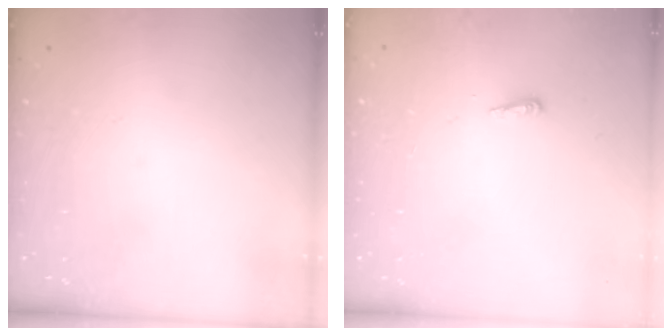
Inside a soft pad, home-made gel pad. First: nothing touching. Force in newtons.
{"total": 3.8, "press": 3.7, "slide": 0.6}